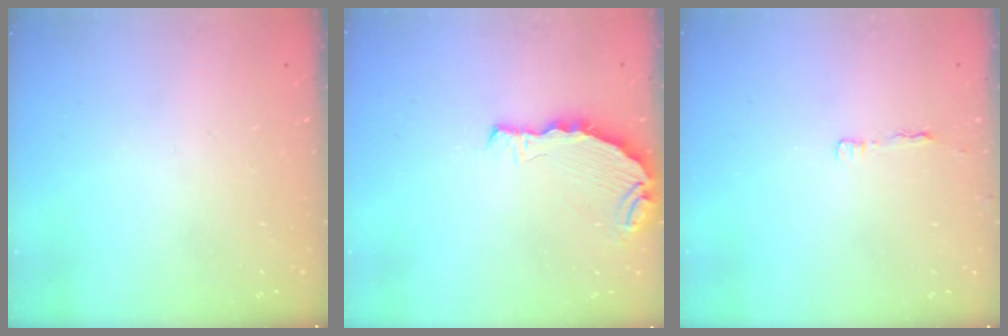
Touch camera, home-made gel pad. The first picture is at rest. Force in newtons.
{"total": 7.2, "press": 5.9, "slide": 4.1}
{"total": 2.9, "press": 2.9, "slide": 0.4}